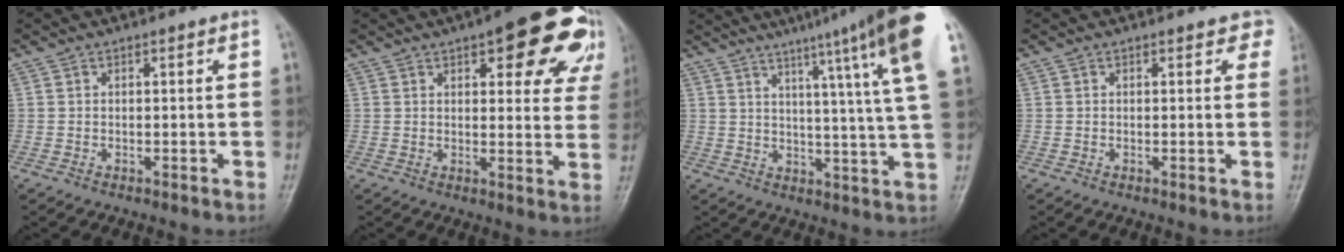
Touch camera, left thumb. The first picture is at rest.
{"total": 16.1, "force": [8.1, 6.4, 12.4], "torque": [-0.109, -0.022, 0.091]}
{"total": 20.6, "force": [13.3, 0.5, 15.7], "torque": [-0.209, -0.062, 0.164]}
{"total": 2.5, "force": [1.8, 1.5, 0.9], "torque": [0.021, -0.004, 0.006]}